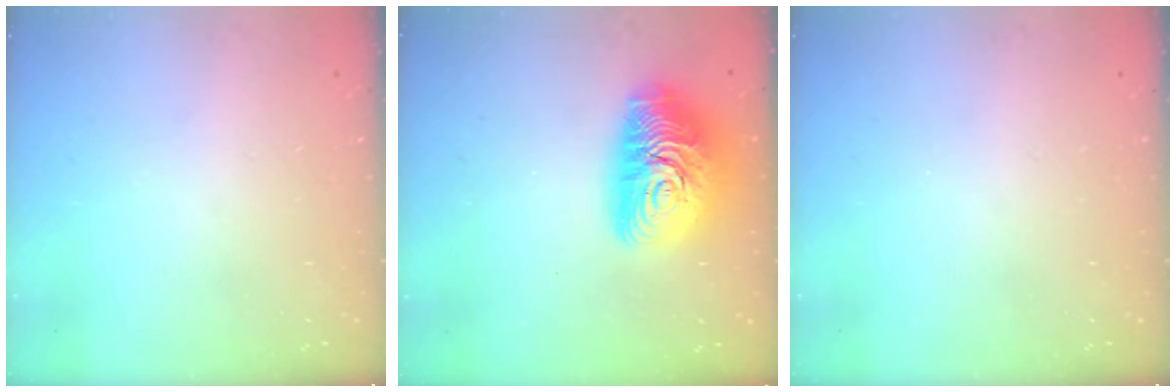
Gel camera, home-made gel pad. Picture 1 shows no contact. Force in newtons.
{"total": 17.0, "press": 17.0, "slide": 1.1}
{"total": 0.0}